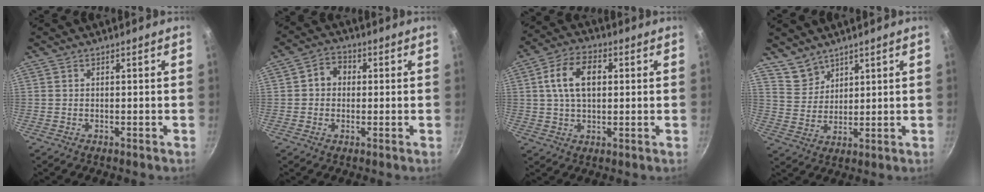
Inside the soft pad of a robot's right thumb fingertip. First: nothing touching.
{"total": 5.3, "force": [0.7, 4.5, 2.7], "torque": [-0.018, 0.007, -0.001]}
{"total": 10.4, "force": [1.9, 6.4, 7.9], "torque": [-0.126, 0.015, 0.025]}
{"total": 5.7, "force": [4.8, 3.1, 0.7], "torque": [-0.001, -0.016, 0.101]}